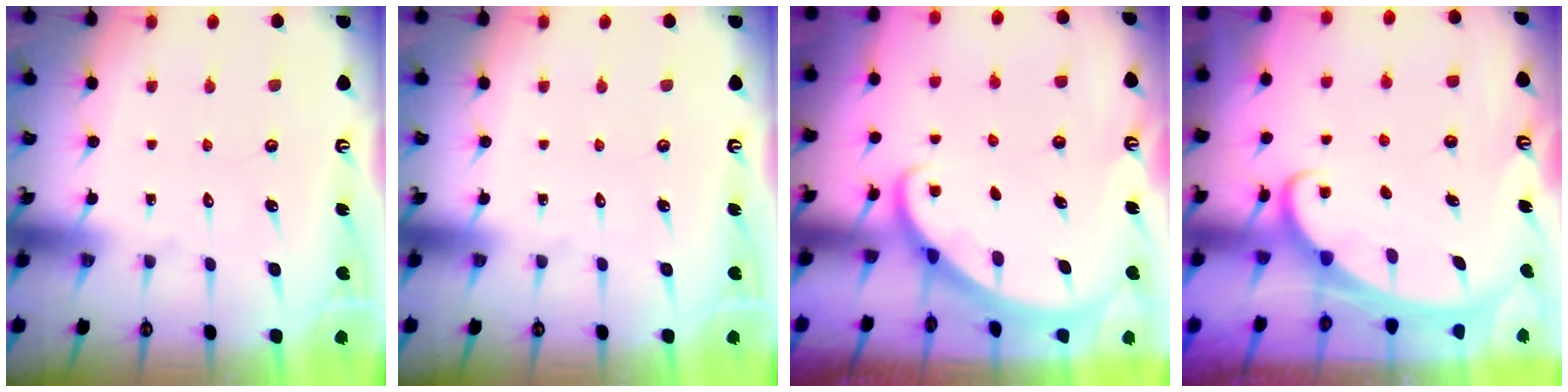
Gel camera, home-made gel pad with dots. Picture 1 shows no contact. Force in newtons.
{"total": 0.0}
{"total": 2.0, "press": 2.0, "slide": 0.1}
{"total": 2.4, "press": 2.4, "slide": 0.3}